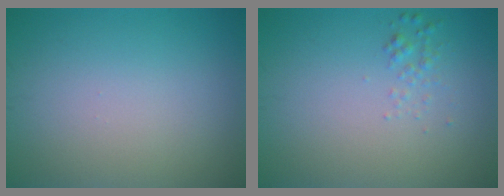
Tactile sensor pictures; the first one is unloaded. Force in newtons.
{"total": 1.0, "press": 1.0, "slide": 0.0}